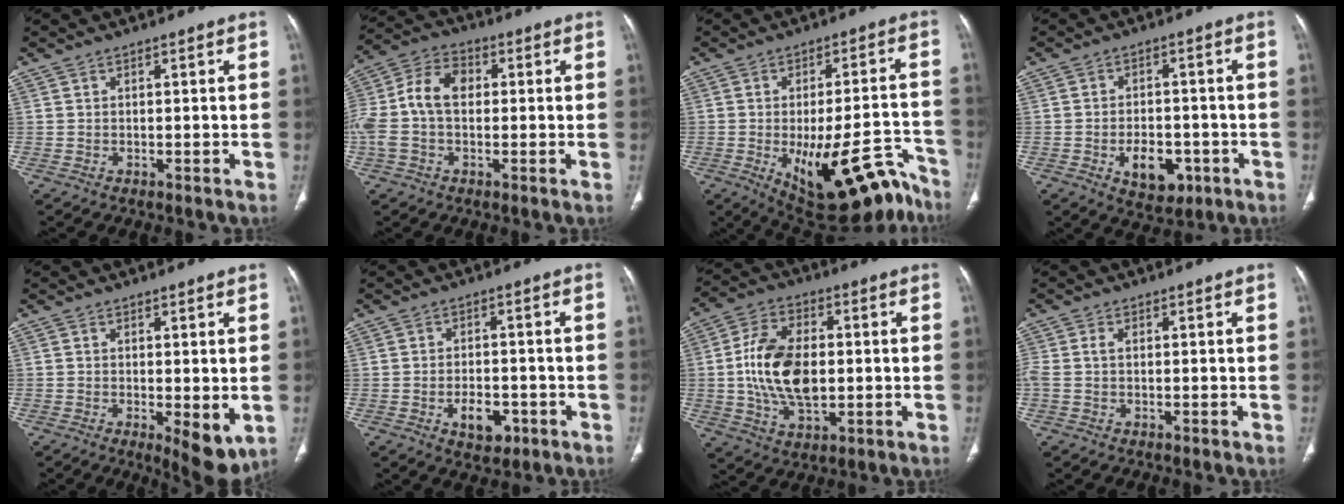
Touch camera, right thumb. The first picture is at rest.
{"total": 11.5, "force": [0.2, 7.6, 8.7], "torque": [-0.189, 0.037, -0.003]}
{"total": 20.5, "force": [-12.4, 7.9, 14.4], "torque": [-0.123, 0.077, -0.165]}
{"total": 8.1, "force": [-3.0, 5.2, 5.4], "torque": [-0.054, 0.015, -0.034]}
{"total": 7.3, "force": [-1.4, 2.7, 6.7], "torque": [-0.089, -0.021, -0.016]}
{"total": 5.7, "force": [-2.4, 3.5, 3.9], "torque": [-0.042, 0.012, -0.030]}
{"total": 14.7, "force": [-0.1, 8.8, 11.8], "torque": [-0.210, 0.008, 0.000]}
{"total": 2.6, "force": [0.0, 1.5, 2.1], "torque": [-0.061, 0.008, -0.001]}